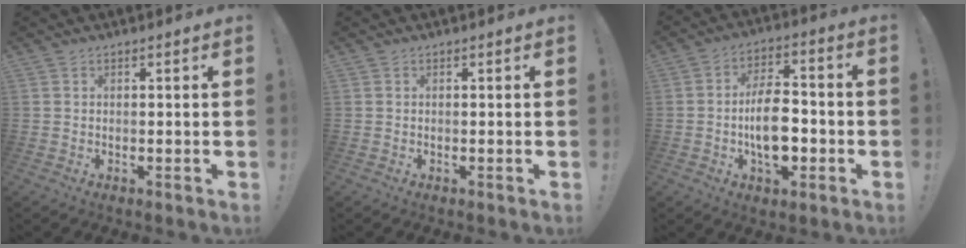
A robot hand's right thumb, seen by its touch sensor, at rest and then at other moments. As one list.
[{"total": 0.0}, {"total": 12.6, "force": [-2.7, 7.1, 10.0], "torque": [-0.179, 0.011, -0.048]}]